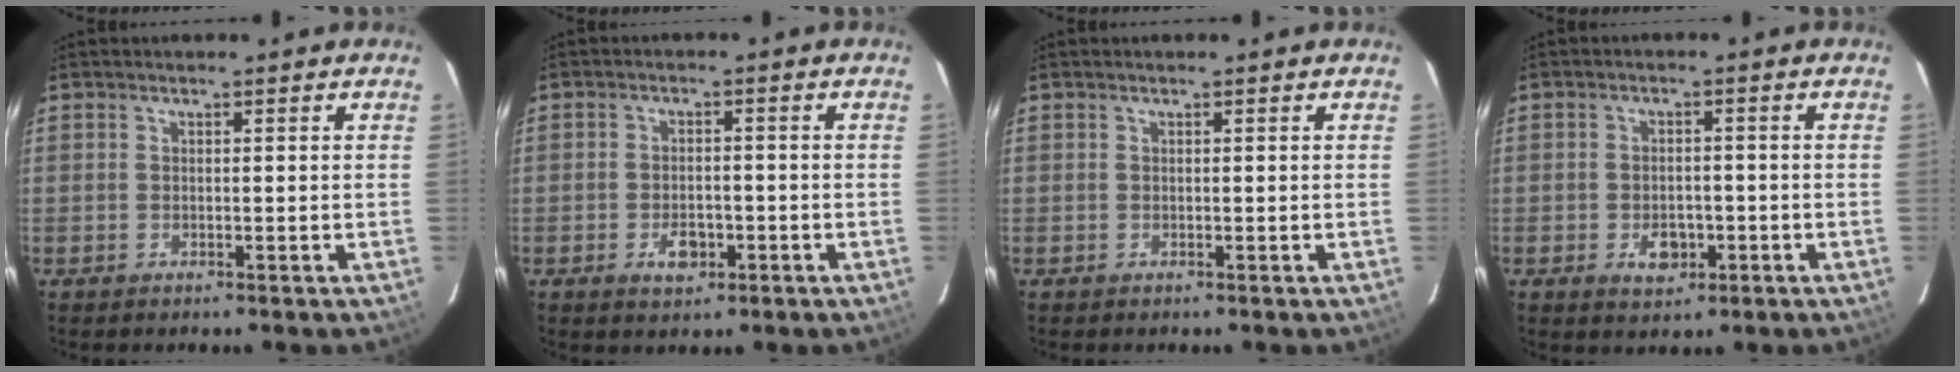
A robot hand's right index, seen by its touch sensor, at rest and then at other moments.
{"total": 4.5, "force": [-2.0, 2.8, 2.9], "torque": [-0.054, 0.002, -0.028]}
{"total": 0.0}
{"total": 4.8, "force": [-1.8, 3.3, 2.9], "torque": [-0.052, 0.004, -0.022]}